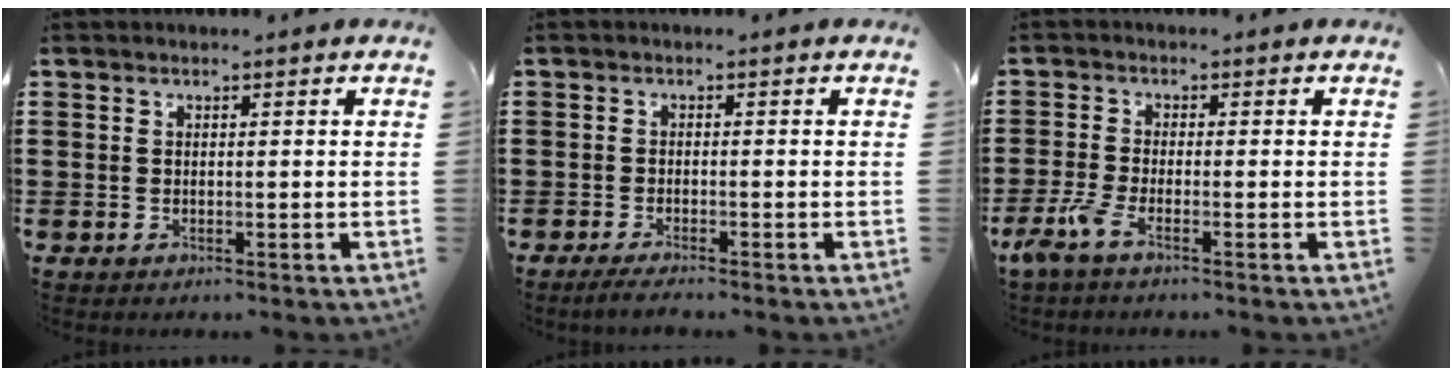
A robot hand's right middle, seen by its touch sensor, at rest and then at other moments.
{"total": 1.6, "force": [-1.4, -0.1, 0.7], "torque": [-0.012, 0.001, -0.026]}
{"total": 3.5, "force": [-2.3, 0.5, 2.7], "torque": [-0.081, -0.014, -0.049]}